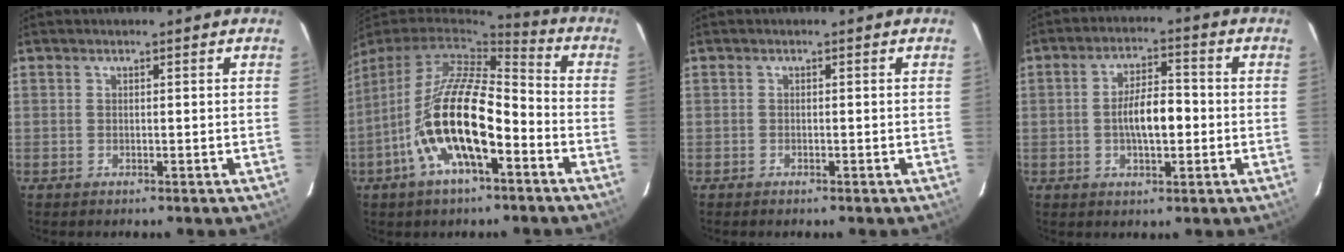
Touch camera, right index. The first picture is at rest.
{"total": 17.5, "force": [-6.8, 6.0, 14.9], "torque": [-0.282, -0.017, -0.129]}
{"total": 0.6, "force": [-0.5, 0.1, 0.2], "torque": [-0.003, 0.000, -0.009]}
{"total": 7.4, "force": [-1.0, 2.8, 6.7], "torque": [-0.122, 0.008, -0.012]}